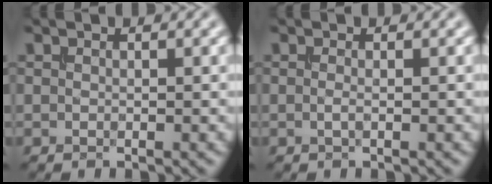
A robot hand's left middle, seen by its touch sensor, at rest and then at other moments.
{"total": 0.5, "force": [-0.2, 0.0, 0.5], "torque": [-0.017, -0.001, -0.005]}